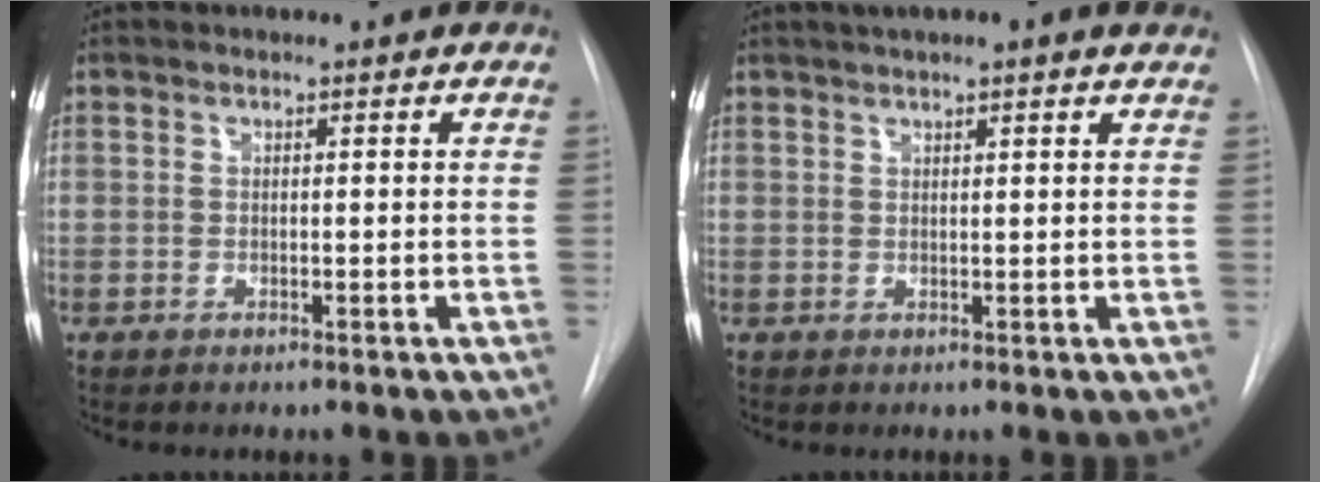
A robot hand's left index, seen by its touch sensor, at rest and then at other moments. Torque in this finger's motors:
{"motor_torque": [0.70, -1.08, -0.02, 0.02]}